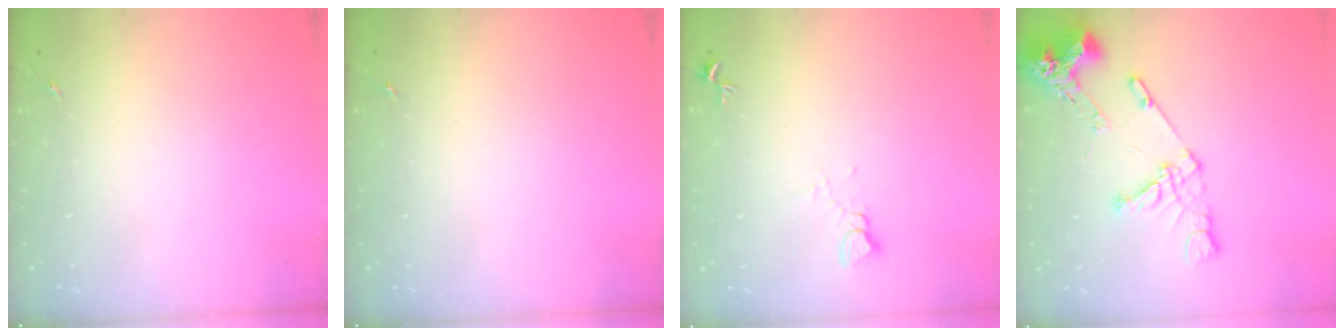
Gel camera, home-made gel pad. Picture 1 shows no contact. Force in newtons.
{"total": 0.0}
{"total": 3.3, "press": 3.3, "slide": 0.3}
{"total": 15.7, "press": 15.5, "slide": 1.9}